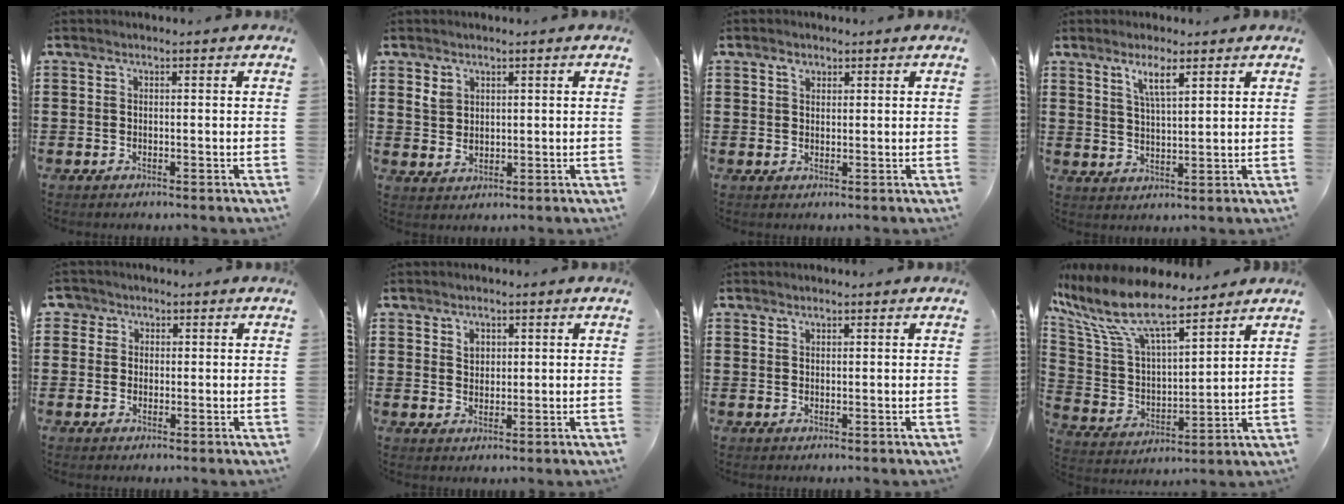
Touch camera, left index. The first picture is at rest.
{"total": 2.7, "force": [1.5, 2.0, 0.9], "torque": [-0.025, 0.007, 0.028]}
{"total": 1.6, "force": [0.9, 1.1, 0.7], "torque": [-0.007, 0.000, 0.016]}
{"total": 4.7, "force": [3.0, 1.0, 3.4], "torque": [-0.076, 0.005, 0.052]}
{"total": 2.3, "force": [0.7, 2.2, 0.0], "torque": [-0.014, 0.010, 0.009]}
{"total": 2.1, "force": [1.2, 1.7, 0.6], "torque": [-0.010, 0.003, 0.020]}
{"total": 0.8, "force": [0.8, 0.3, 0.2], "torque": [-0.005, 0.000, 0.015]}
{"total": 11.7, "force": [8.9, 2.8, 7.1], "torque": [-0.183, -0.047, 0.153]}